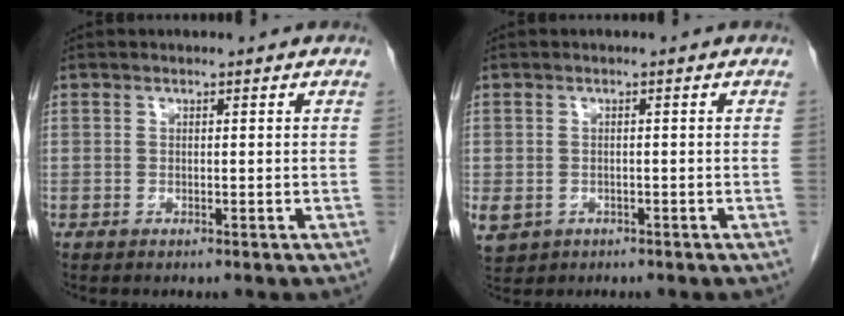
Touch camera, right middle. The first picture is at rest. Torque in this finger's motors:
{"motor_torque": [0.54, -0.25, 0.28, 0.06]}